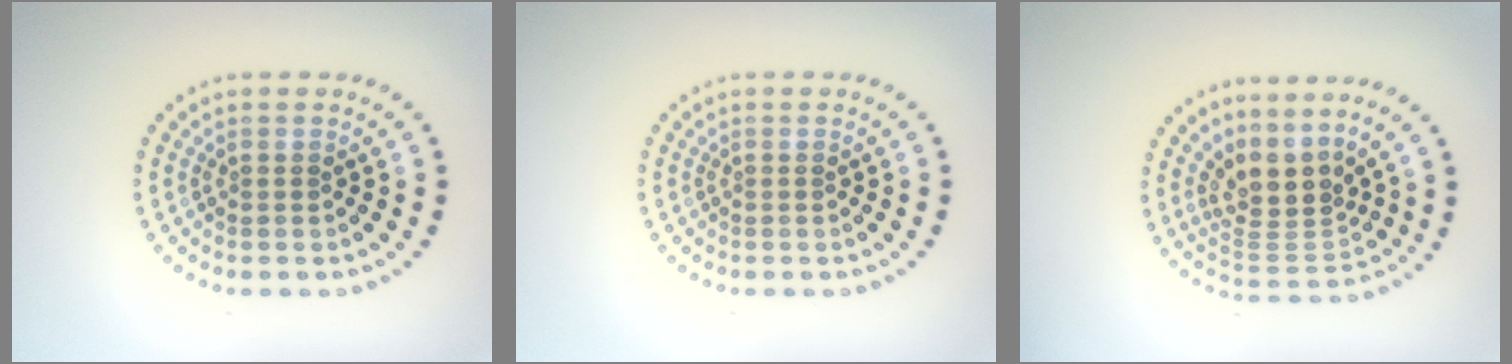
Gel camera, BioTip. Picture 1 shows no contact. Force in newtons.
{"total": 0.0}
{"total": 3.9, "press": 2.7, "slide": 2.9}